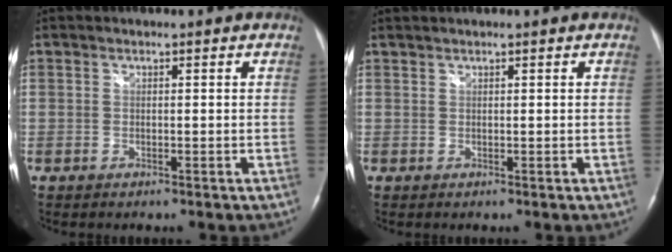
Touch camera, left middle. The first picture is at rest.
{"total": 0.8, "force": [0.7, -0.1, 0.3], "torque": [-0.008, 0.008, 0.020]}